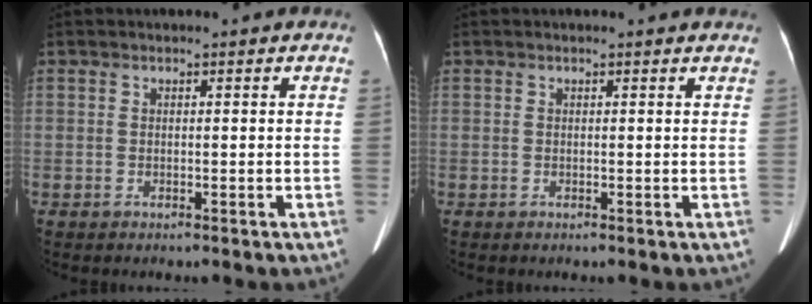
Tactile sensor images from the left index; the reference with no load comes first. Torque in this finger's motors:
{"motor_torque": [-0.10, -0.44, -0.04, 0.01]}